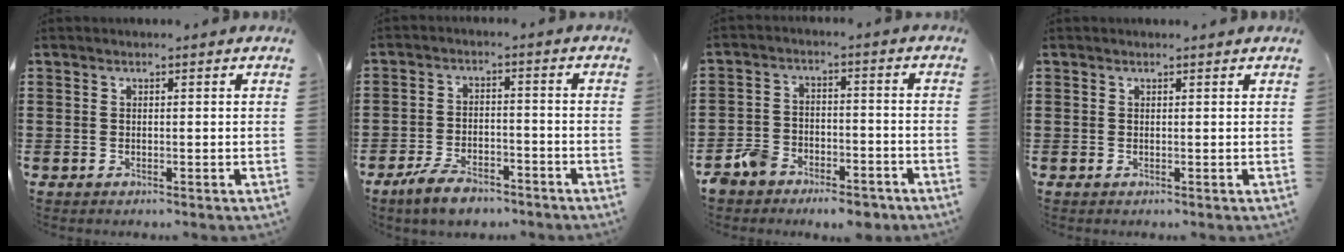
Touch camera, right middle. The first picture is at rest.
{"total": 5.3, "force": [-4.3, 2.1, 2.3], "torque": [-0.050, 0.008, -0.085]}
{"total": 5.9, "force": [-5.3, 2.2, 1.5], "torque": [-0.051, 0.009, -0.113]}
{"total": 0.0}